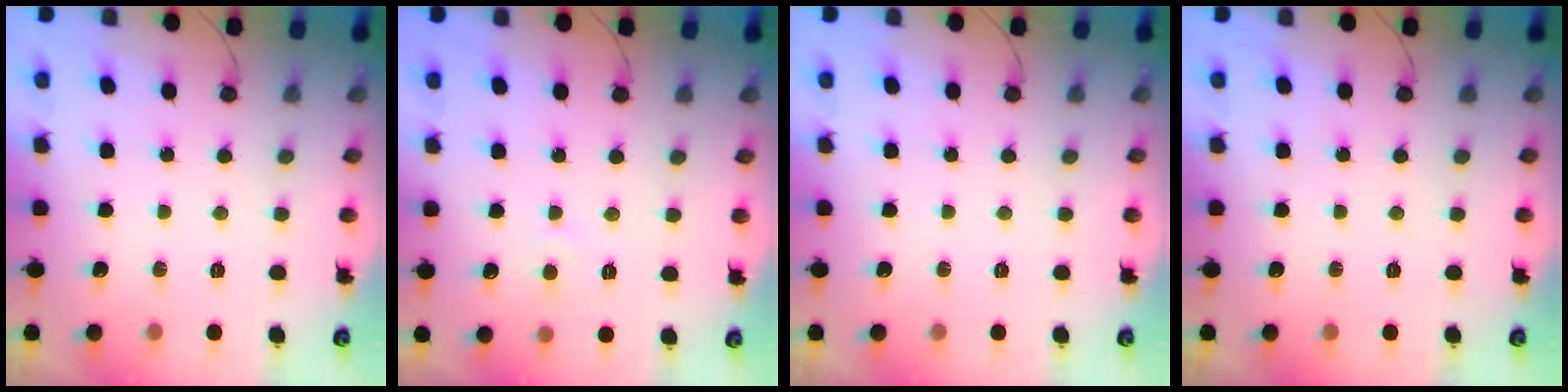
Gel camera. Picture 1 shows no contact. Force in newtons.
{"total": 4.0, "press": 4.0, "slide": 0.4}
{"total": 0.0}
{"total": 0.0}